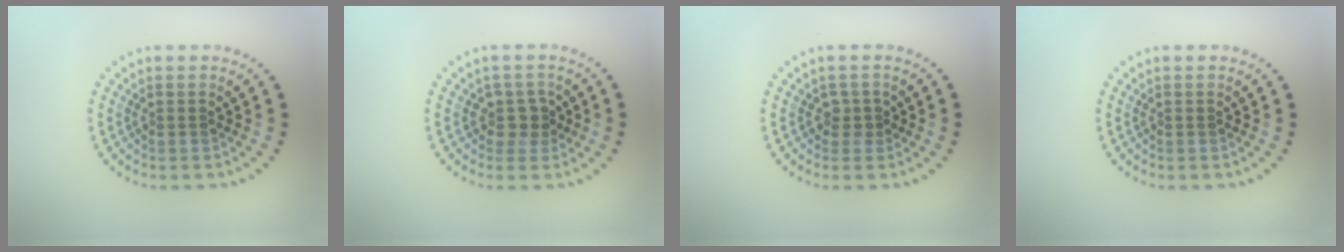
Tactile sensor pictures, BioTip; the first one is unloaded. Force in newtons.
{"total": 2.0, "press": 1.7, "slide": 1.2}
{"total": 1.4, "press": 1.1, "slide": 0.9}
{"total": 0.0}